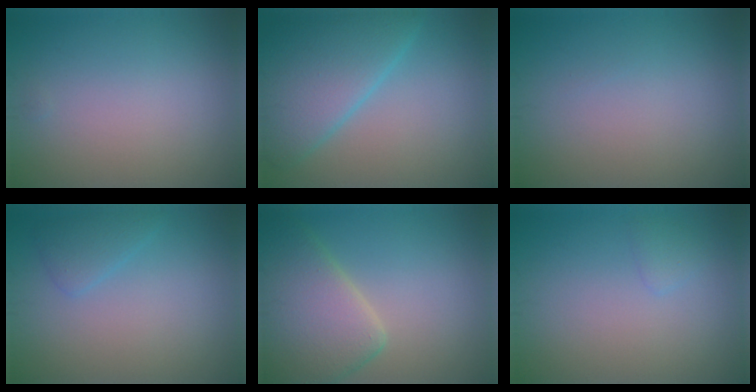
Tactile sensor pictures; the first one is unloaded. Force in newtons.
{"total": 6.8, "press": 6.8, "slide": 0.5}
{"total": 0.0}
{"total": 1.7, "press": 1.7, "slide": 0.0}
{"total": 7.4, "press": 7.4, "slide": 0.4}
{"total": 0.8, "press": 0.8, "slide": 0.1}